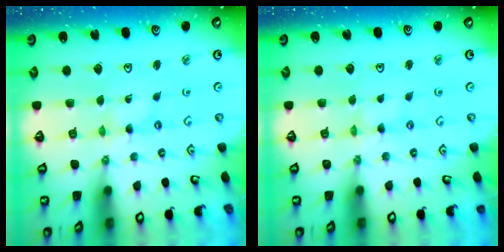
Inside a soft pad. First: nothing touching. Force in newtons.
{"total": 0.8, "press": 0.8, "slide": 0.2}